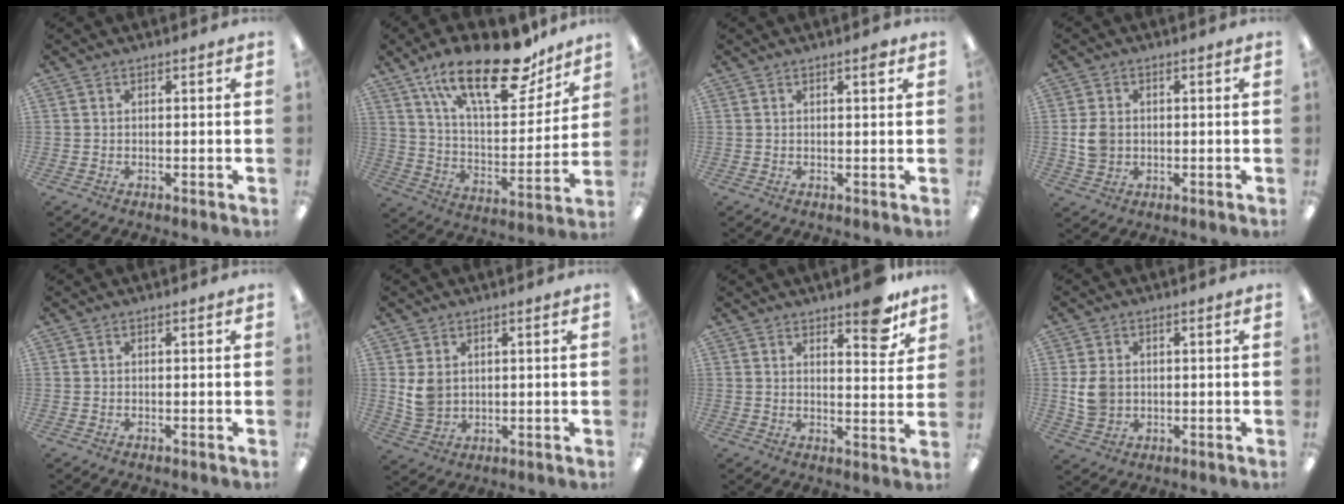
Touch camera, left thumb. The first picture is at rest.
{"total": 24.8, "force": [16.2, 9.9, 16.0], "torque": [-0.250, -0.093, 0.275]}
{"total": 1.9, "force": [1.2, 0.4, 1.4], "torque": [-0.014, -0.005, 0.017]}
{"total": 5.3, "force": [0.0, 4.4, 3.0], "torque": [-0.054, 0.006, 0.001]}
{"total": 0.0}
{"total": 5.0, "force": [1.6, 4.0, 2.5], "torque": [-0.044, 0.004, 0.035]}
{"total": 9.4, "force": [7.0, 3.3, 5.4], "torque": [-0.049, -0.046, 0.113]}
{"total": 6.2, "force": [0.3, 5.1, 3.5], "torque": [-0.072, 0.005, 0.007]}